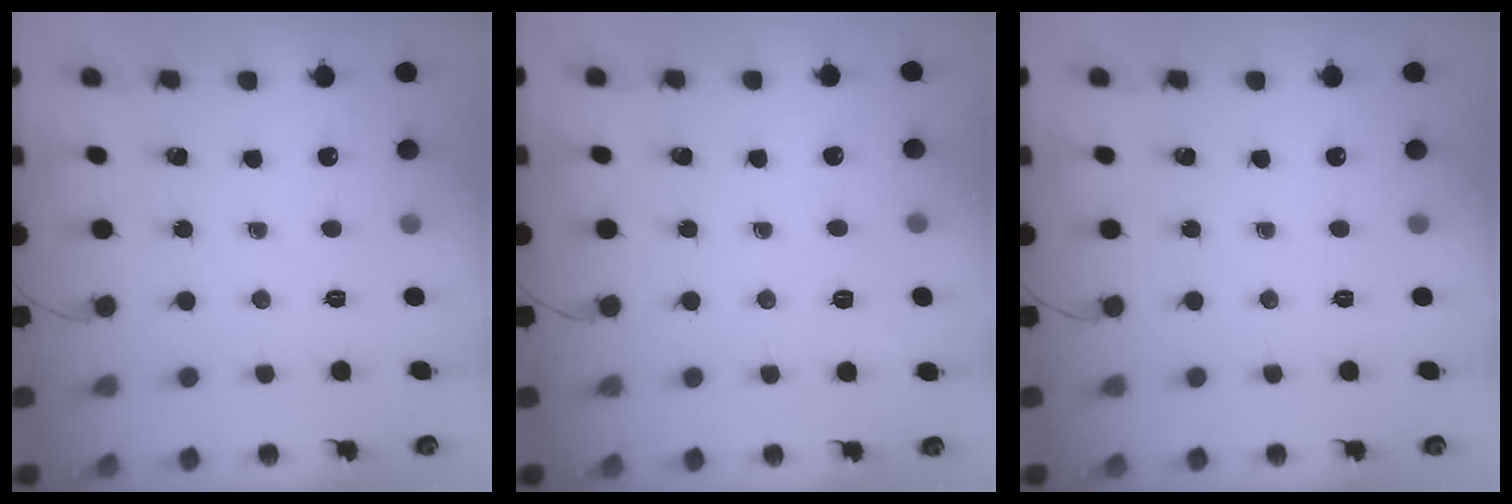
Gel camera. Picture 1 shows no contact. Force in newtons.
{"total": 1.9, "press": 1.0, "slide": 1.6}
{"total": 0.0}